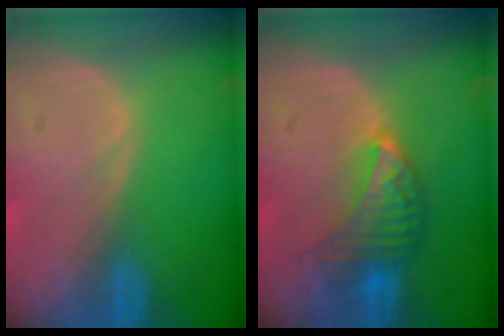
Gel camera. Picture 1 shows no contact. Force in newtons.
{"total": 6.8, "press": 6.4, "slide": 2.3}